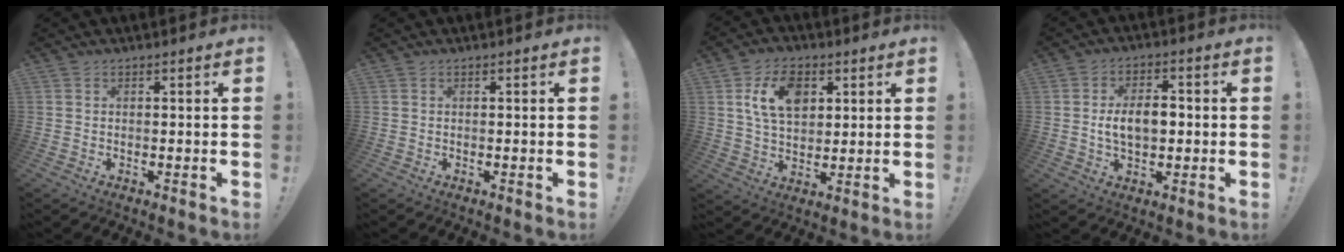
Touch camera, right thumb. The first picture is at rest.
{"total": 0.0}
{"total": 12.2, "force": [4.5, 8.1, 8.0], "torque": [-0.130, 0.003, 0.085]}
{"total": 8.3, "force": [-0.5, 5.0, 6.6], "torque": [-0.109, 0.004, -0.011]}